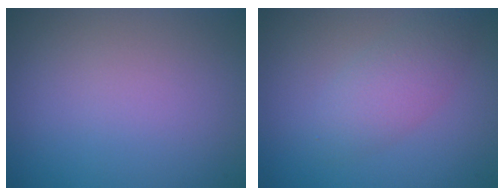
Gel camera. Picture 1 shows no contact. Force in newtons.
{"total": 2.8, "press": 2.8, "slide": 0.2}